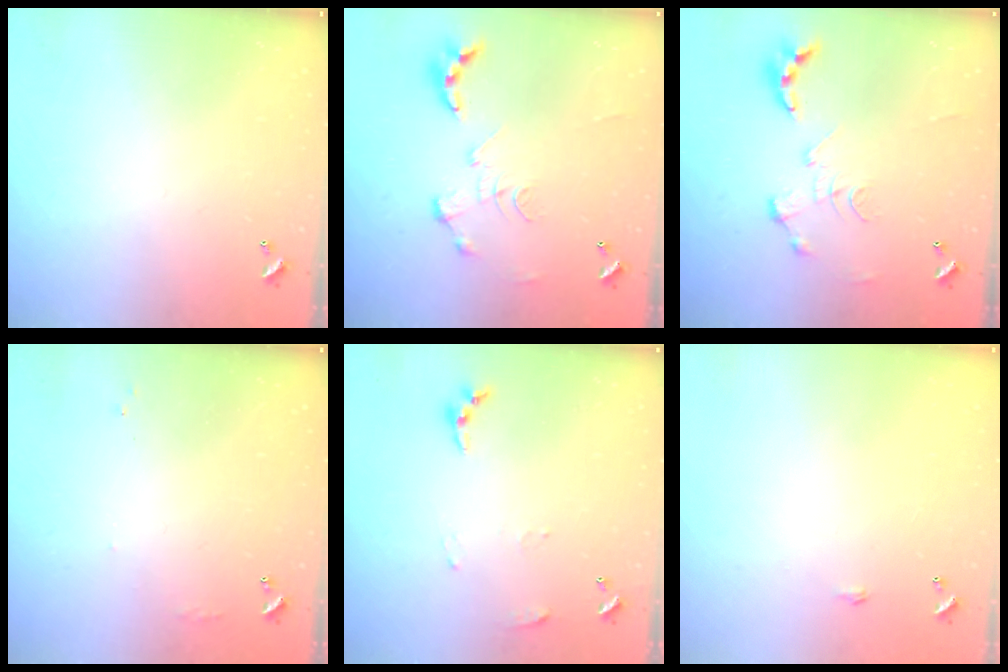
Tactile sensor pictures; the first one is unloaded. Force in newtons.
{"total": 0.0}
{"total": 0.0}
{"total": 4.3, "press": 4.3, "slide": 0.6}
{"total": 4.3, "press": 4.3, "slide": 0.5}
{"total": 0.6, "press": 0.6, "slide": 0.2}